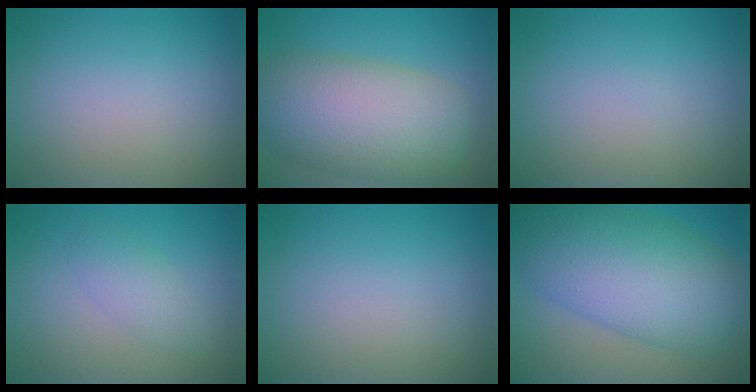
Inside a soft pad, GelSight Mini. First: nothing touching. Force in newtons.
{"total": 10.1, "press": 10.1, "slide": 0.9}
{"total": 0.0}
{"total": 1.9, "press": 1.9, "slide": 0.2}
{"total": 0.0}
{"total": 11.5, "press": 11.5, "slide": 0.1}